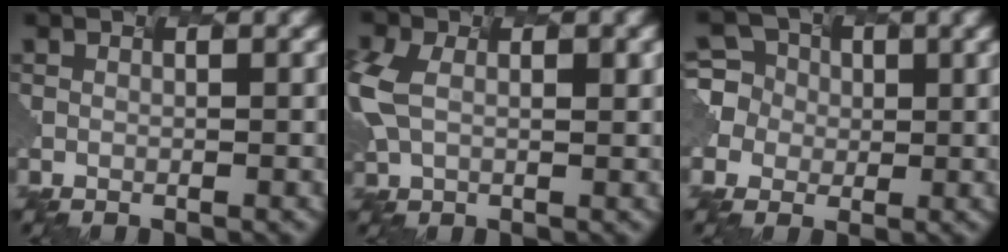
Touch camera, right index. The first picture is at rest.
{"total": 4.8, "force": [0.1, 3.0, 3.8], "torque": [-0.106, 0.005, 0.014]}
{"total": 6.0, "force": [0.6, 5.8, 1.4], "torque": [-0.040, 0.042, 0.005]}